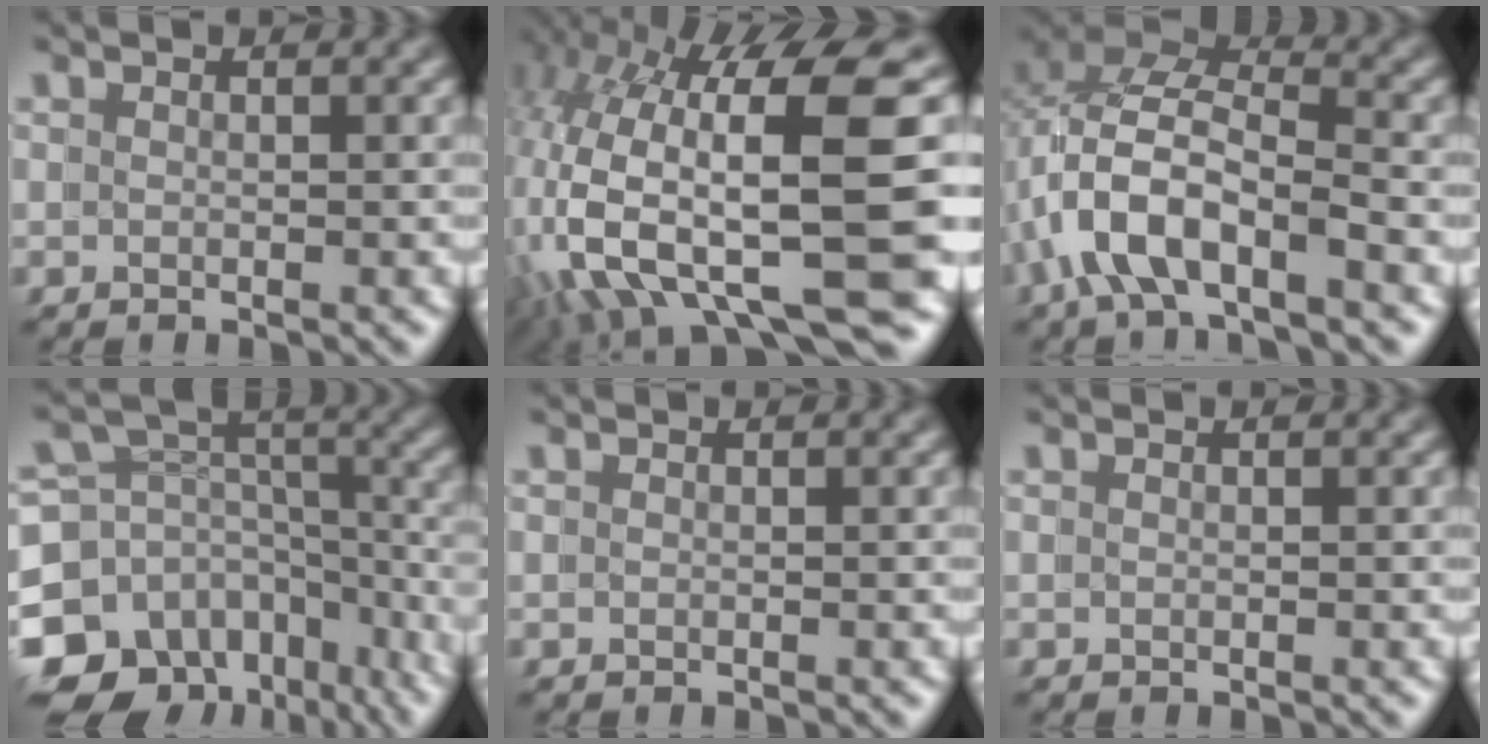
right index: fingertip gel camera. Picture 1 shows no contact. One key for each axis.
{"total": 17.9, "fx": -1.2, "fy": 9.5, "fz": 15.2, "tx": -0.289, "ty": -0.045, "tz": 0.008}
{"total": 7.9, "fx": 0.3, "fy": 5.5, "fz": 5.8, "tx": -0.126, "ty": -0.005, "tz": -0.009}
{"total": 13.9, "fx": -5.4, "fy": 10.4, "fz": 7.5, "tx": -0.137, "ty": -0.045, "tz": -0.077}
{"total": 0.0}
{"total": 0.0}